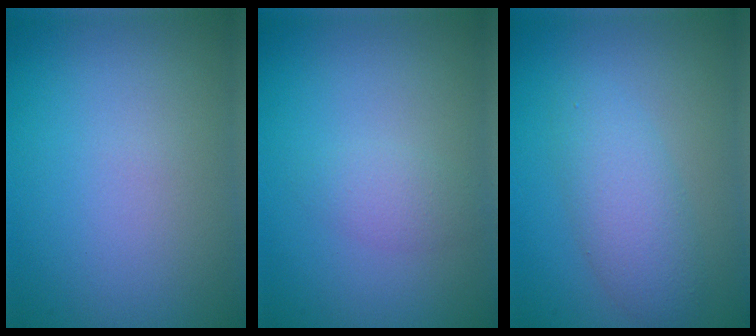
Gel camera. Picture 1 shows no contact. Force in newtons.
{"total": 1.5, "press": 1.5, "slide": 0.1}
{"total": 3.7, "press": 3.7, "slide": 0.2}